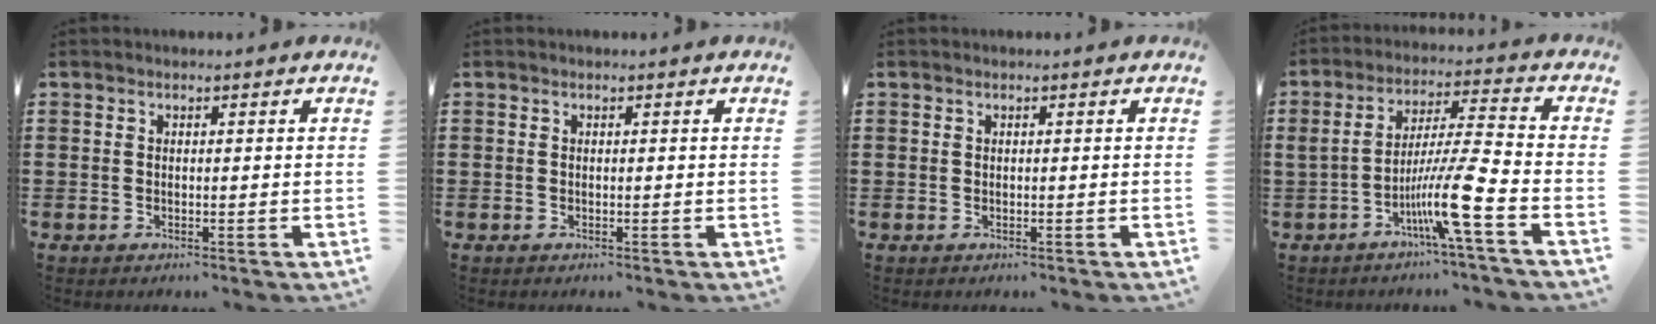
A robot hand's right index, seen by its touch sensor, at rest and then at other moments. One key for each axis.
{"total": 0.0}
{"total": 0.0}
{"total": 11.3, "fx": -5.2, "fy": -0.2, "fz": 10.0, "tx": -0.195, "ty": -0.009, "tz": -0.102}